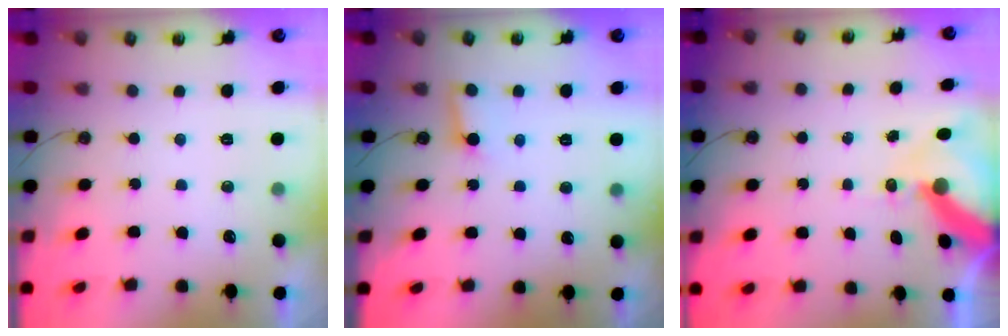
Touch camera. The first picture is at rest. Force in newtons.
{"total": 3.2, "press": 3.2, "slide": 0.1}
{"total": 11.1, "press": 11.1, "slide": 1.4}